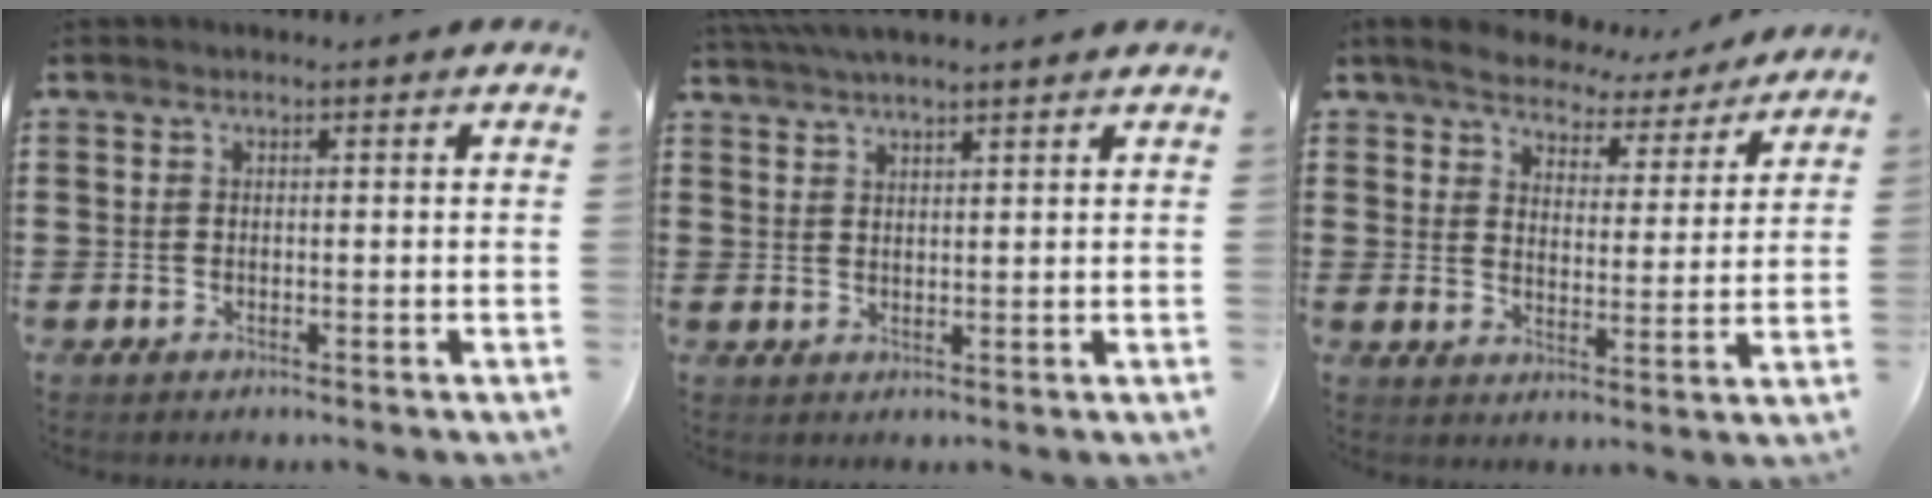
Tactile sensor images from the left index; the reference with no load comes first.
{"total": 3.7, "force": [3.3, 0.0, 1.5], "torque": [-0.038, -0.002, 0.064]}
{"total": 5.4, "force": [5.2, 1.2, 0.7], "torque": [-0.045, -0.031, 0.090]}